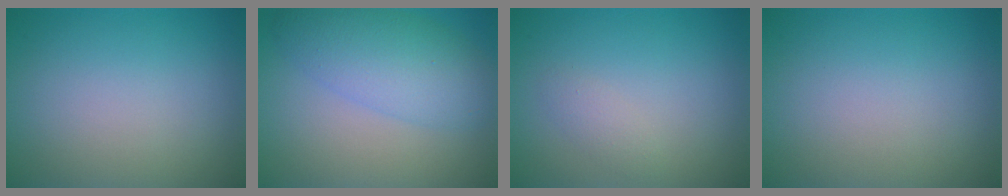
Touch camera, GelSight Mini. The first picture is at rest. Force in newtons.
{"total": 5.5, "press": 5.5, "slide": 0.1}
{"total": 1.1, "press": 1.1, "slide": 0.1}
{"total": 0.0}